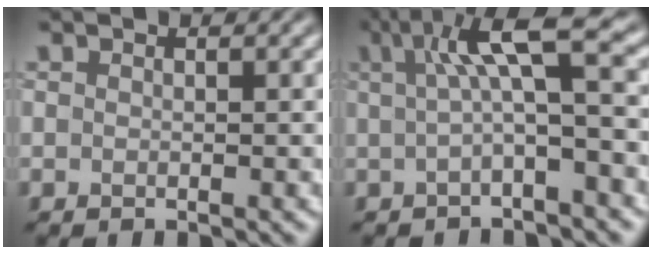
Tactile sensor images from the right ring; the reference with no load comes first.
{"total": 6.0, "force": [1.0, 1.1, 5.8], "torque": [-0.090, 0.017, 0.007]}